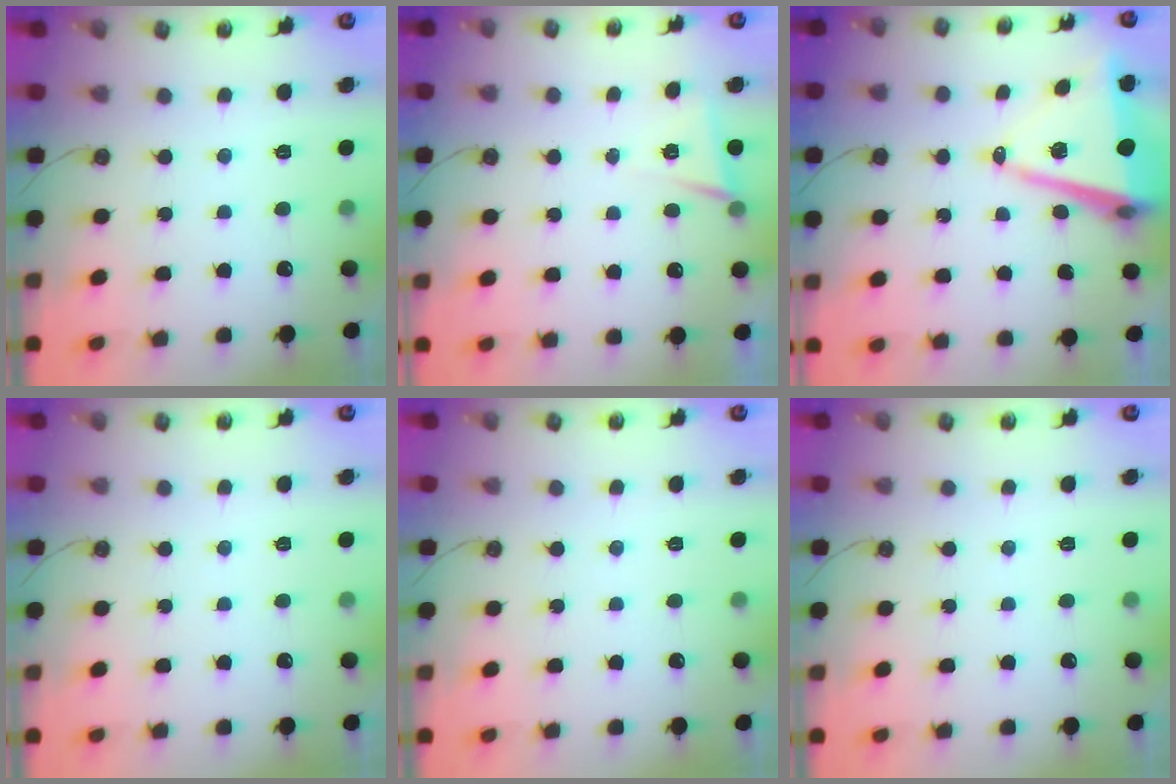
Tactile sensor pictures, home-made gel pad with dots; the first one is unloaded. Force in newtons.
{"total": 4.7, "press": 2.6, "slide": 3.9}
{"total": 11.8, "press": 11.0, "slide": 4.4}
{"total": 0.0}
{"total": 0.0}
{"total": 0.0}